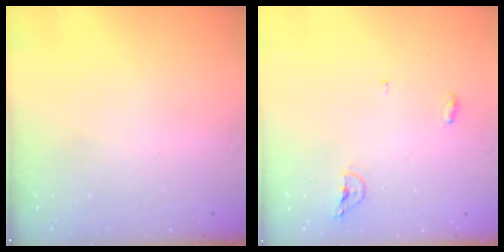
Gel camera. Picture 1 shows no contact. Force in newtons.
{"total": 4.8, "press": 4.7, "slide": 1.1}